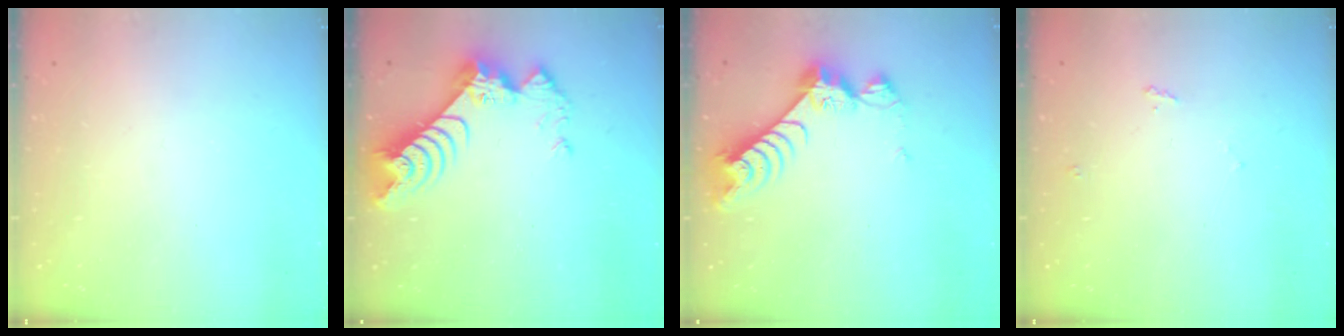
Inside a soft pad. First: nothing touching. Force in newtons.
{"total": 9.9, "press": 9.9, "slide": 0.8}
{"total": 9.4, "press": 9.4, "slide": 0.9}
{"total": 4.7, "press": 4.7, "slide": 0.6}